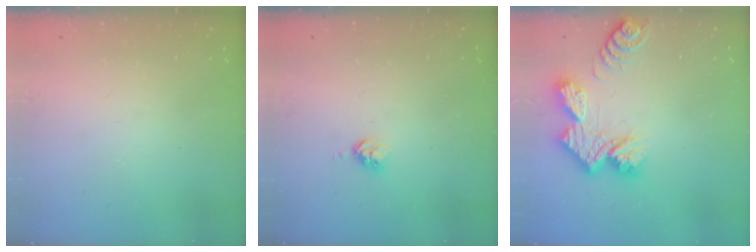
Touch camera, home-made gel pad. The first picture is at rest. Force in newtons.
{"total": 3.7, "press": 3.7, "slide": 0.5}
{"total": 11.9, "press": 11.8, "slide": 1.0}